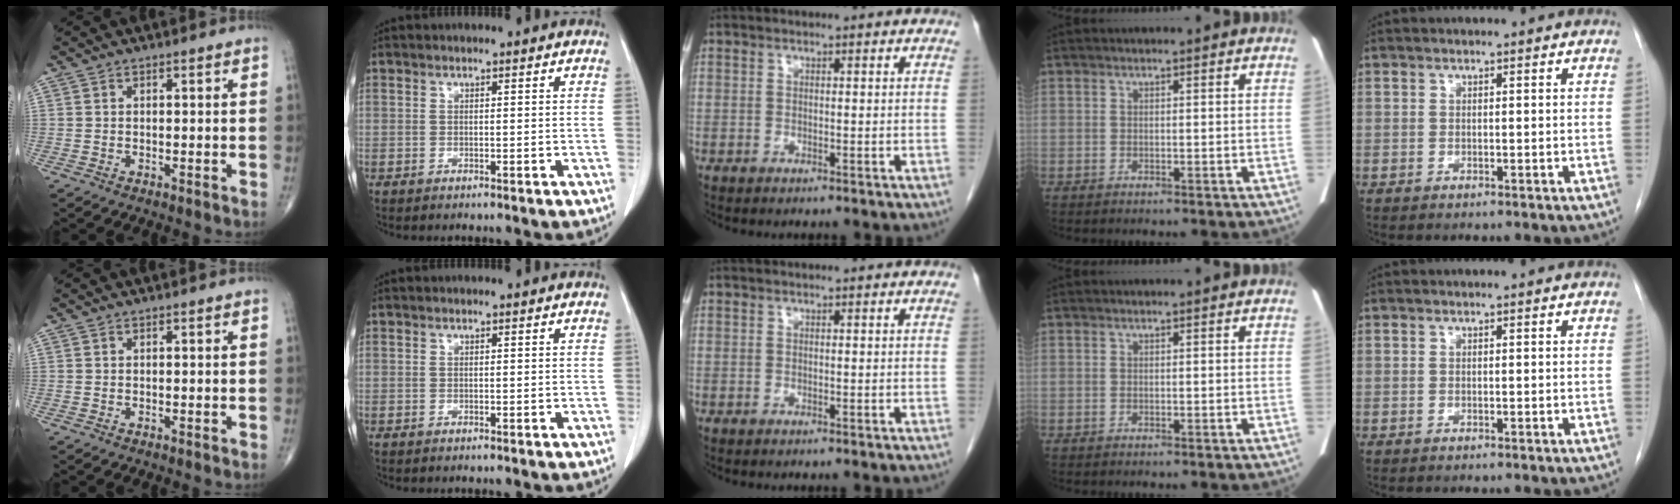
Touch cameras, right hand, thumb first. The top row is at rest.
{}